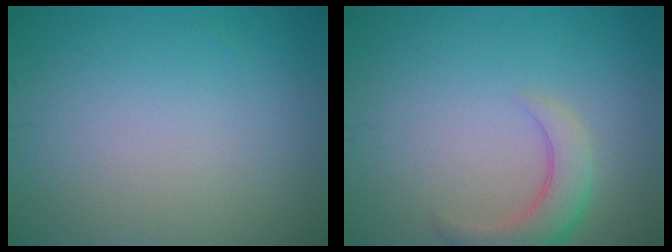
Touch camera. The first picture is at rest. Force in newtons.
{"total": 3.4, "press": 3.4, "slide": 0.4}